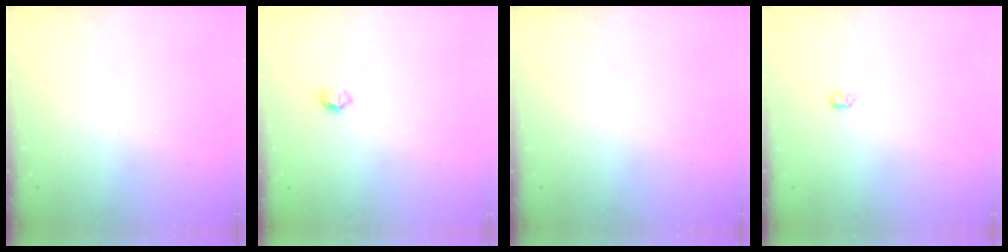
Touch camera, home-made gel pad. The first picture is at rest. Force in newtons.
{"total": 5.5, "press": 5.5, "slide": 0.5}
{"total": 0.0}
{"total": 3.9, "press": 3.9, "slide": 0.5}